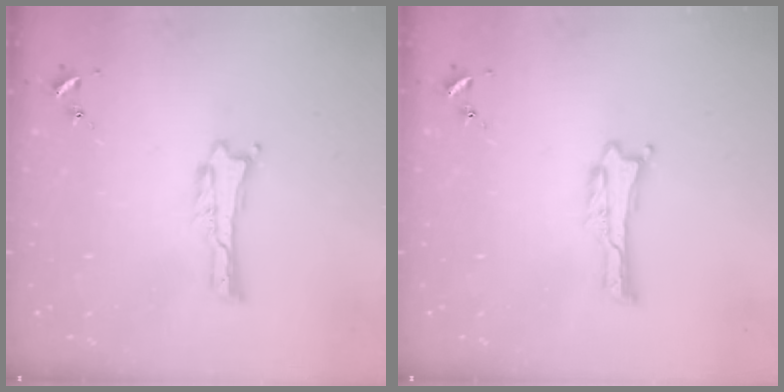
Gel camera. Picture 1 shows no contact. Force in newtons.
{"total": 0.0}